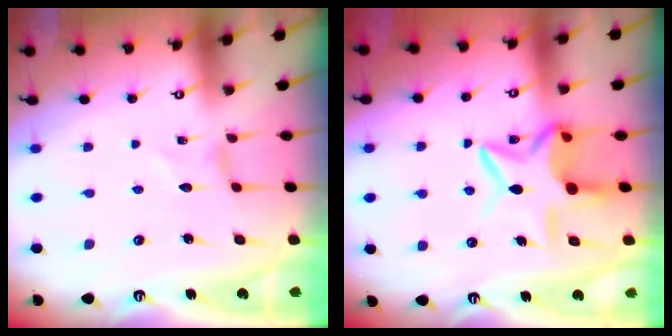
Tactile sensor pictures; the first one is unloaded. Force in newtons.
{"total": 11.8, "press": 11.8, "slide": 1.1}